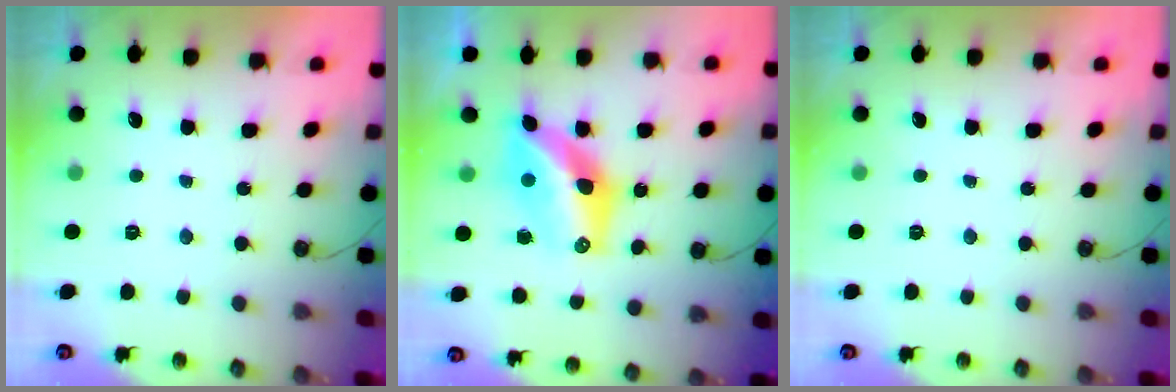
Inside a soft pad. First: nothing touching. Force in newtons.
{"total": 11.9, "press": 11.8, "slide": 1.2}
{"total": 0.0}